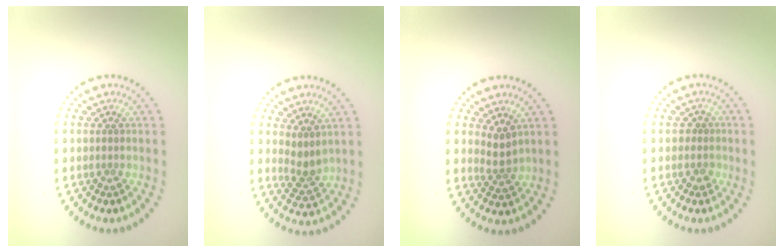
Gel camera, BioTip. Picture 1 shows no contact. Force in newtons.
{"total": 2.0, "press": 1.5, "slide": 1.3}
{"total": 1.8, "press": 1.2, "slide": 1.4}
{"total": 1.3, "press": 1.0, "slide": 0.7}